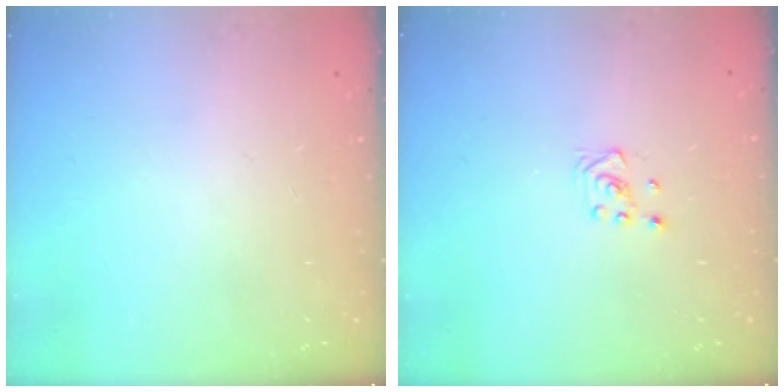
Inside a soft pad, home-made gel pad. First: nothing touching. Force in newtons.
{"total": 2.6, "press": 2.4, "slide": 1.0}